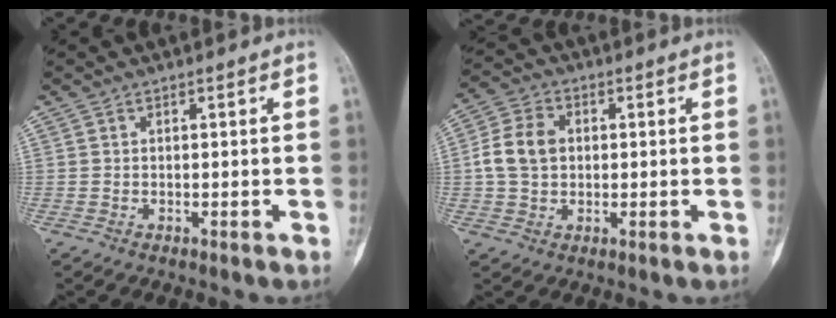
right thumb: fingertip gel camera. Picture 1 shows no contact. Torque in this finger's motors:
{"motor_torque": [-0.02, 0.17, 0.52, -0.55, 0.23]}